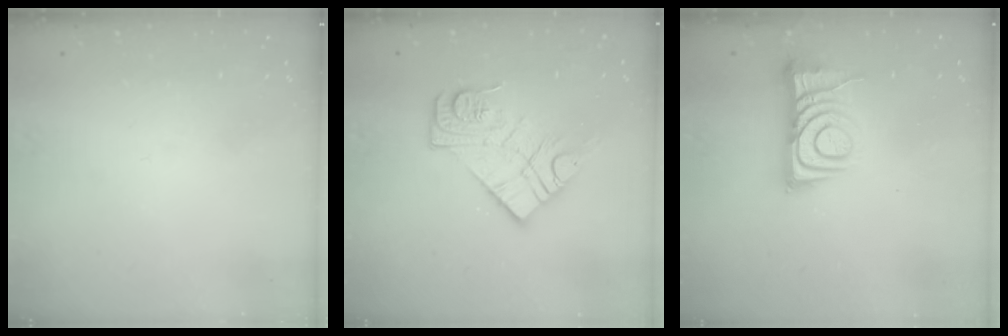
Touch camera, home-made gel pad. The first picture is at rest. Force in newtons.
{"total": 13.2, "press": 13.2, "slide": 1.0}
{"total": 9.7, "press": 9.7, "slide": 0.9}